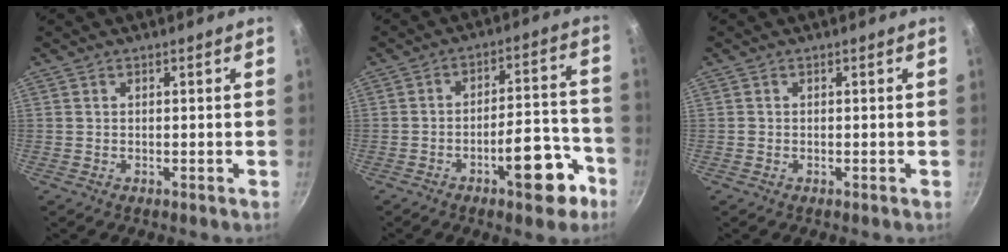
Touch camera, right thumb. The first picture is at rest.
{"total": 12.2, "force": [-6.3, 4.6, 9.4], "torque": [-0.096, 0.059, -0.083]}
{"total": 0.0}